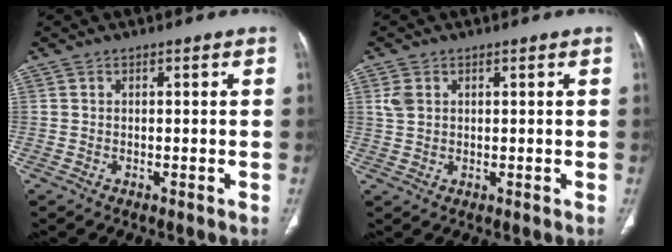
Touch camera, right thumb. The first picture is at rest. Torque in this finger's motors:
{"motor_torque": [0.31, 0.95, 0.60, 0.52, 0.06]}